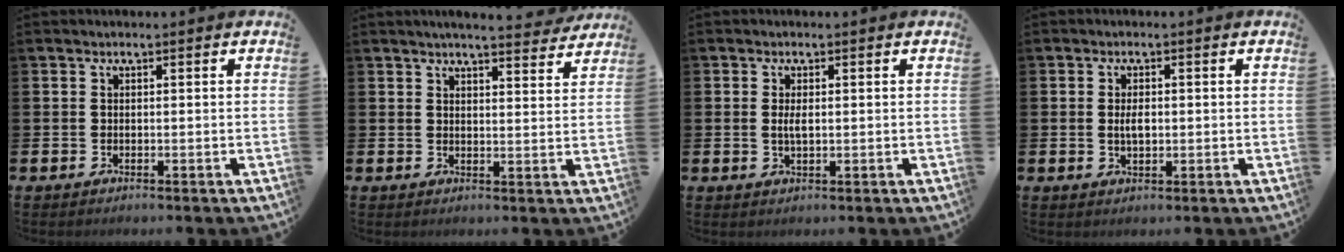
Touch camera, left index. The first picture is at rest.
{"total": 4.9, "force": [4.8, 0.0, 1.2], "torque": [-0.022, -0.028, 0.082]}
{"total": 1.9, "force": [0.1, 0.7, 1.7], "torque": [-0.035, 0.004, 0.000]}
{"total": 2.2, "force": [0.0, 1.1, 1.9], "torque": [-0.031, 0.002, -0.004]}